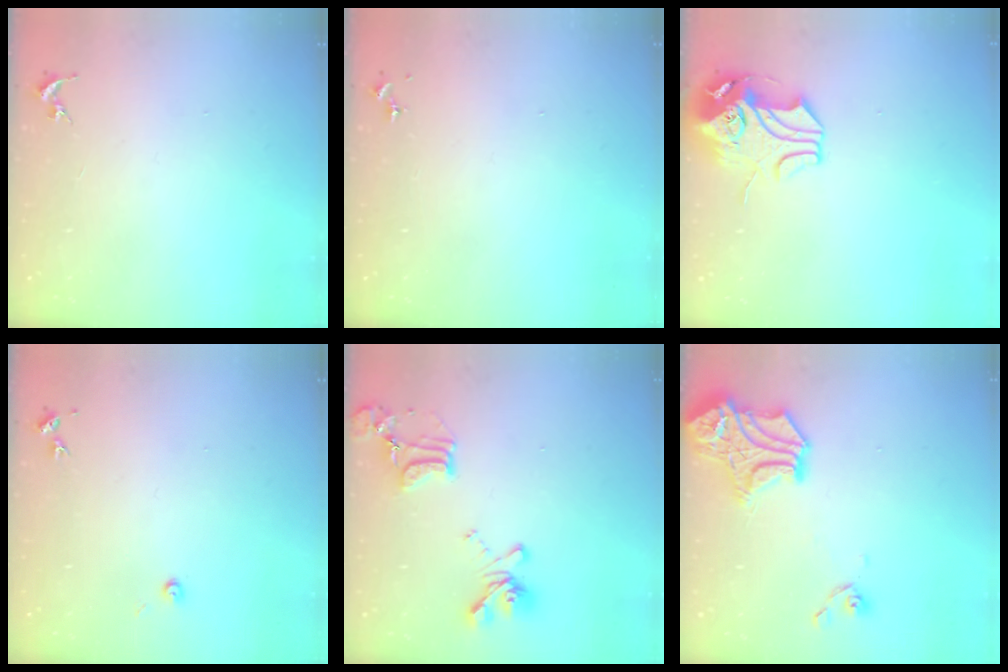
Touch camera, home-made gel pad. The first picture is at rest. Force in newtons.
{"total": 0.0}
{"total": 10.3, "press": 10.2, "slide": 1.7}
{"total": 3.2, "press": 3.2, "slide": 0.3}
{"total": 16.9, "press": 16.8, "slide": 1.2}
{"total": 17.1, "press": 17.0, "slide": 1.5}